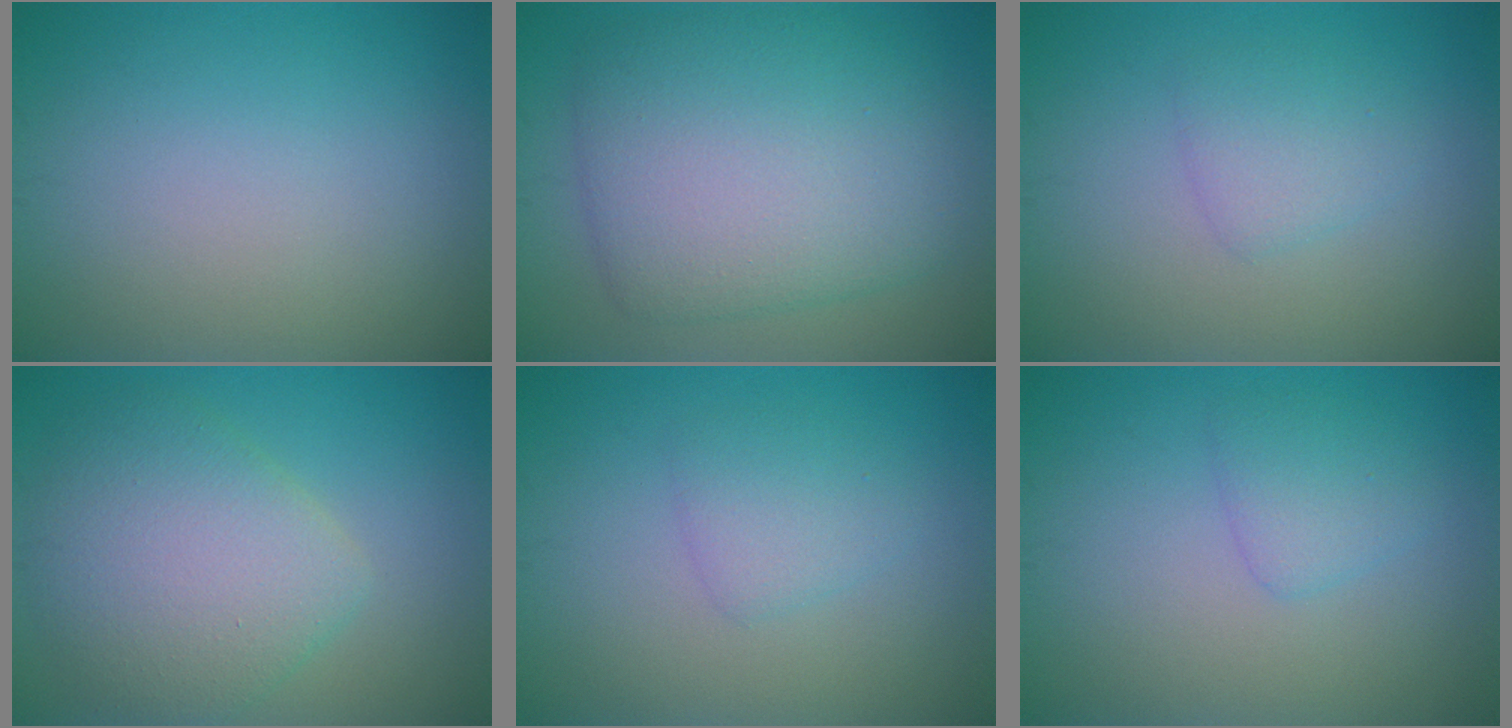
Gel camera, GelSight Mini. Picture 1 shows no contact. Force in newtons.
{"total": 9.2, "press": 9.2, "slide": 0.2}
{"total": 2.0, "press": 2.0, "slide": 0.2}
{"total": 6.4, "press": 6.4, "slide": 0.2}
{"total": 2.0, "press": 2.0, "slide": 0.2}
{"total": 1.9, "press": 1.9, "slide": 0.2}